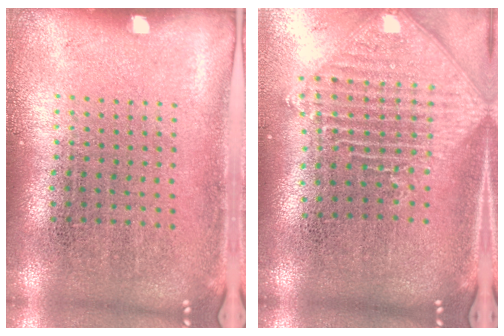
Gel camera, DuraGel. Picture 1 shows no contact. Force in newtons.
{"total": 2.2, "press": 1.7, "slide": 1.3}